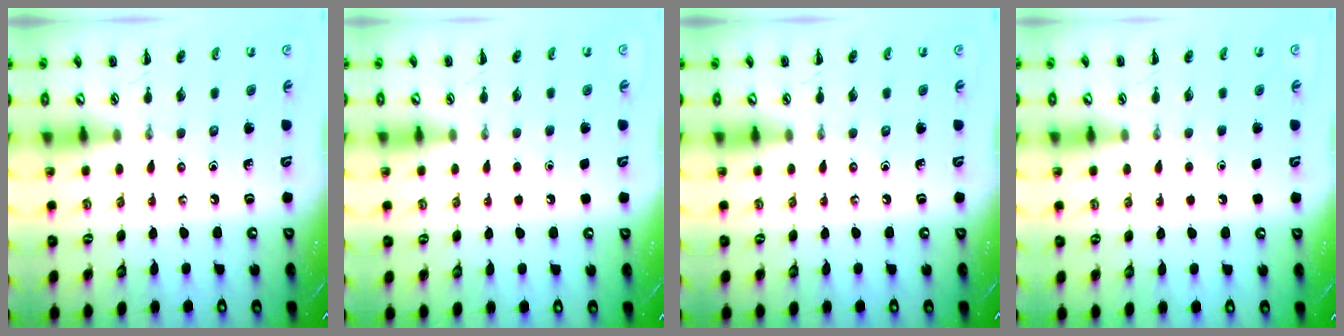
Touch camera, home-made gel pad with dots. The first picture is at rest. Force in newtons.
{"total": 1.5, "press": 1.5, "slide": 0.1}
{"total": 0.0}
{"total": 1.8, "press": 1.8, "slide": 0.1}